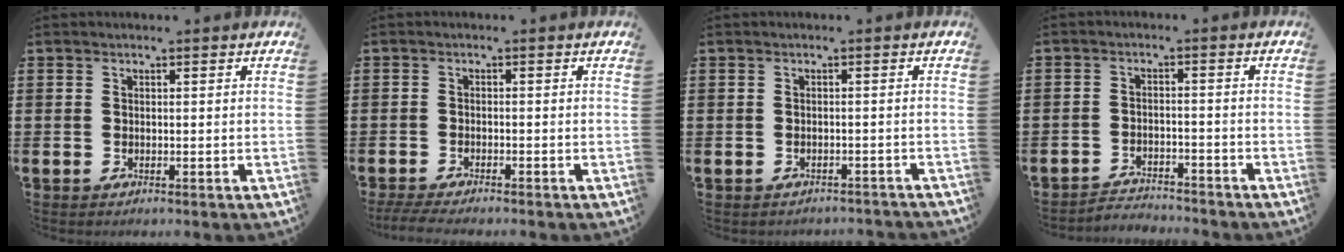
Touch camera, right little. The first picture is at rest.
{"total": 1.8, "force": [-1.6, 0.1, 0.9], "torque": [-0.014, 0.003, -0.030]}
{"total": 0.7, "force": [-0.7, 0.0, 0.1], "torque": [-0.004, 0.001, -0.015]}
{"total": 2.6, "force": [-2.6, 0.2, -0.2], "torque": [-0.005, 0.002, -0.057]}